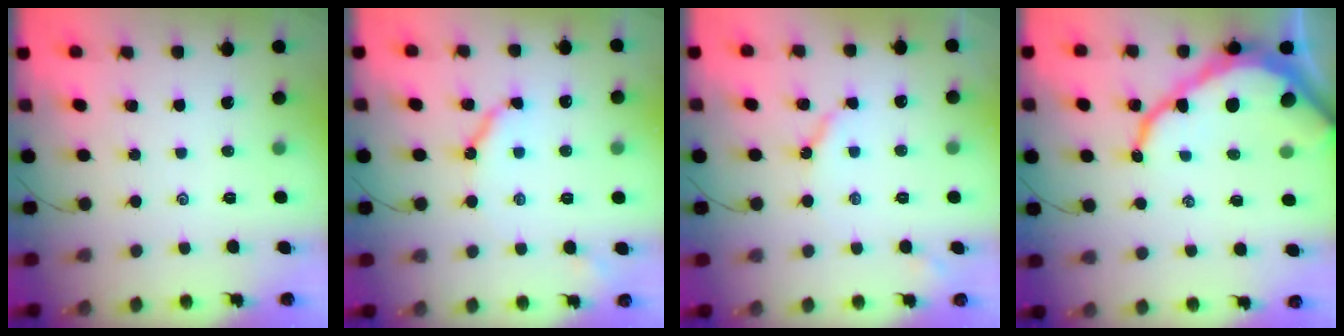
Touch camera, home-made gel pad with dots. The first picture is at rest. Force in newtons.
{"total": 7.9, "press": 7.8, "slide": 0.7}
{"total": 5.1, "press": 5.1, "slide": 0.7}
{"total": 14.5, "press": 14.4, "slide": 1.3}